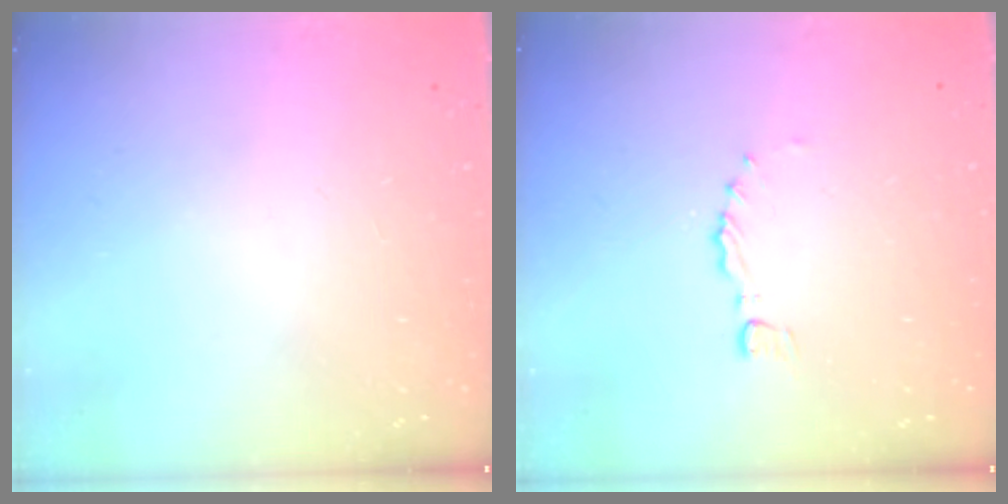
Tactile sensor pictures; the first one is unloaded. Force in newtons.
{"total": 0.0}